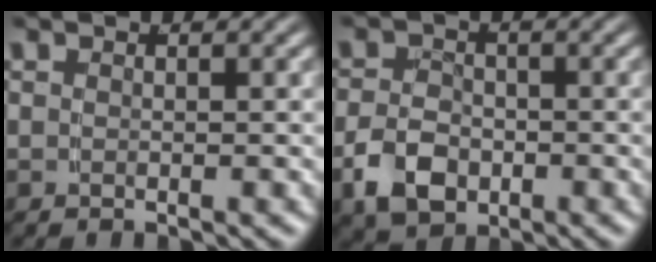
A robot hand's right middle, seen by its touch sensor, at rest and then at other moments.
{"total": 4.5, "force": [-1.5, 3.3, 2.6], "torque": [-0.048, -0.007, -0.024]}